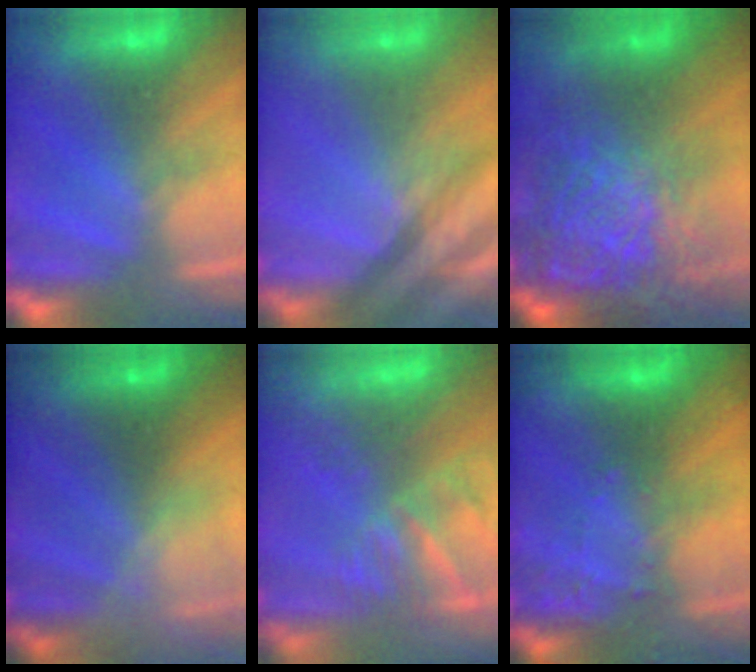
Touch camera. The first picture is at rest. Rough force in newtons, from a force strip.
{"total": 2.4}
{"total": 7.7}
{"total": 2.3}
{"total": 7.5}
{"total": 3.0}